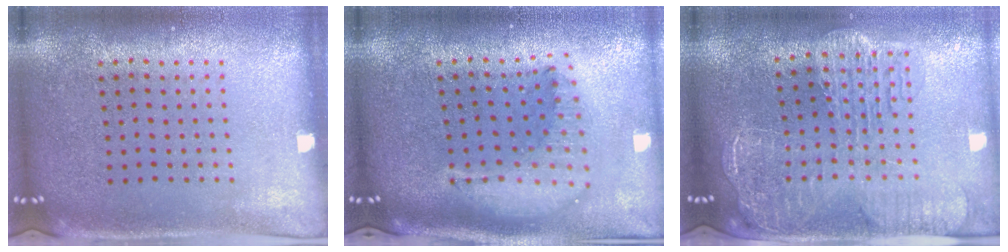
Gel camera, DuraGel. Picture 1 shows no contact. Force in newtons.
{"total": 1.8, "press": 1.5, "slide": 1.0}
{"total": 2.8, "press": 2.3, "slide": 1.5}